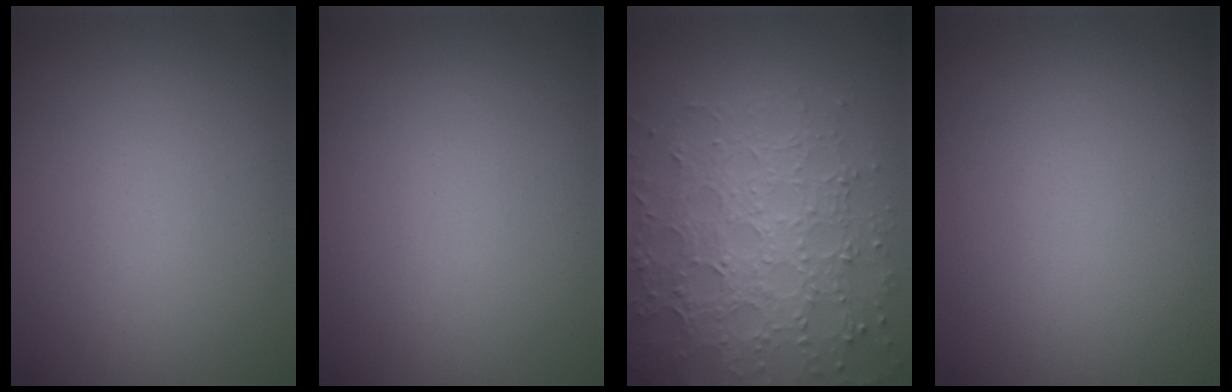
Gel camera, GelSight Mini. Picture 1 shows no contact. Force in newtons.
{"total": 0.0}
{"total": 6.7, "press": 5.3, "slide": 4.1}
{"total": 0.0}